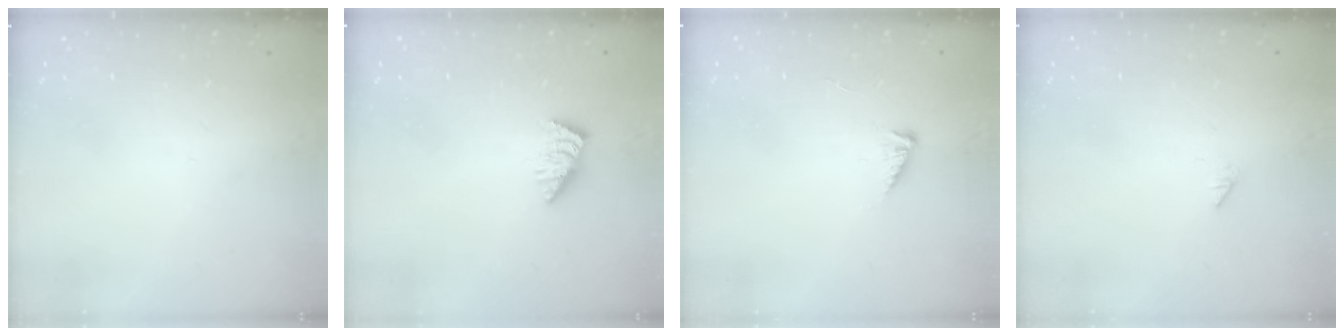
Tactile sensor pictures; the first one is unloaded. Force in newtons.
{"total": 2.4, "press": 2.3, "slide": 0.5}
{"total": 4.1, "press": 4.1, "slide": 0.5}
{"total": 0.0}